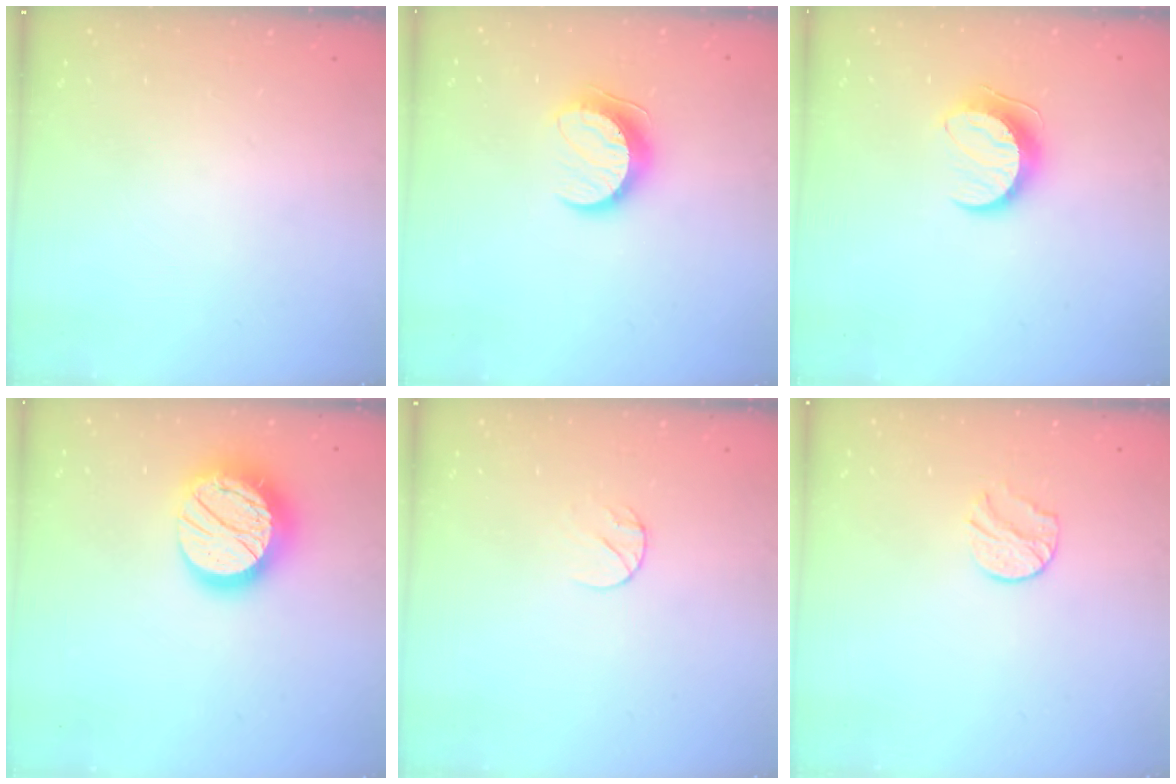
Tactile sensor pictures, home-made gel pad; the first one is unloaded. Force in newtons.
{"total": 9.8, "press": 9.8, "slide": 0.7}
{"total": 9.8, "press": 9.8, "slide": 0.1}
{"total": 17.3, "press": 17.3, "slide": 1.1}
{"total": 5.3, "press": 5.2, "slide": 0.6}
{"total": 6.4, "press": 6.3, "slide": 0.6}